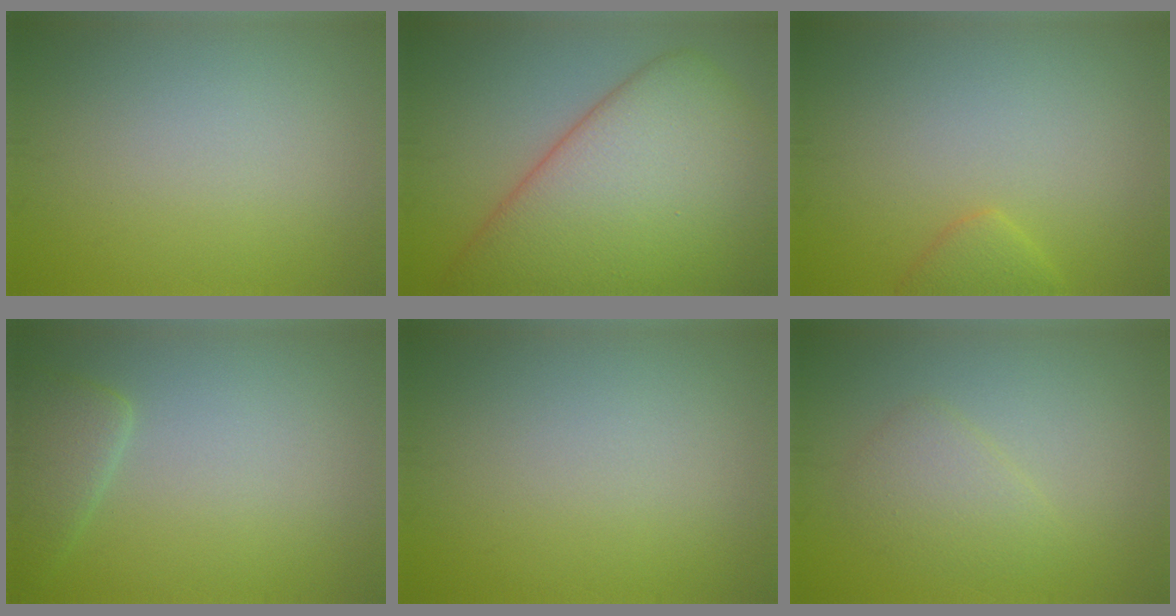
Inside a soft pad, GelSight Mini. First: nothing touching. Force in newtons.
{"total": 14.2, "press": 14.2, "slide": 0.4}
{"total": 1.7, "press": 1.7, "slide": 0.2}
{"total": 2.9, "press": 2.9, "slide": 0.3}
{"total": 0.0}
{"total": 2.3, "press": 2.3, "slide": 0.0}